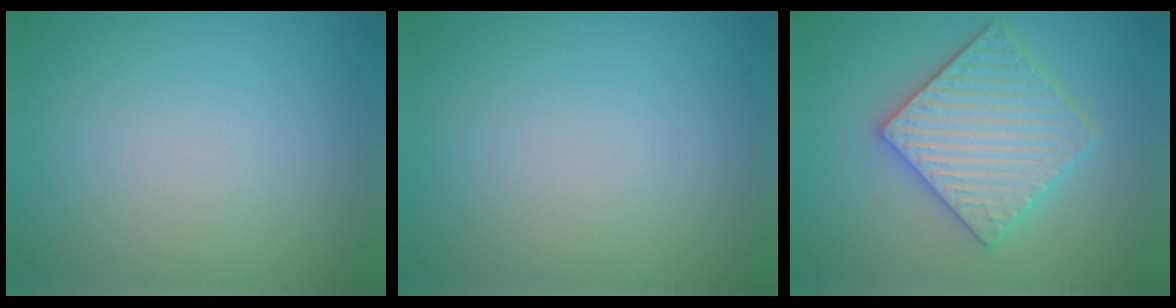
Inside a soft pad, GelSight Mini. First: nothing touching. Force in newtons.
{"total": 0.0}
{"total": 5.8, "press": 5.7, "slide": 1.1}